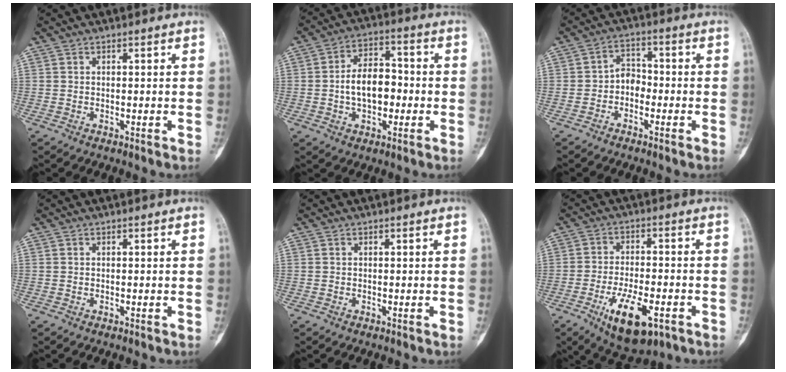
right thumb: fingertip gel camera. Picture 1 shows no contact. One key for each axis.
{"total": 10.2, "fx": -1.0, "fy": 6.4, "fz": 7.8, "tx": -0.109, "ty": 0.026, "tz": -0.022}
{"total": 4.1, "fx": -1.5, "fy": 3.0, "fz": 2.3, "tx": -0.018, "ty": 0.024, "tz": -0.039}
{"total": 0.0}
{"total": 0.0}
{"total": 12.1, "fx": -5.4, "fy": 5.2, "fz": 9.4, "tx": -0.152, "ty": 0.011, "tz": -0.081}